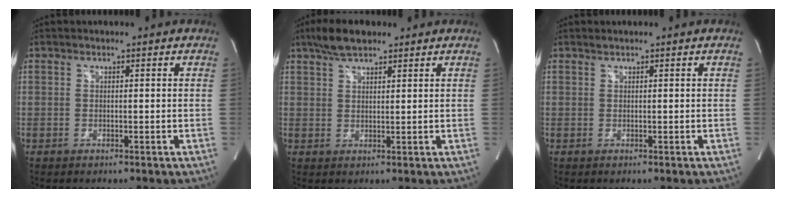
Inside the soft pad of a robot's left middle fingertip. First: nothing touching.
{"total": 5.2, "force": [3.9, 1.6, 2.9], "torque": [-0.067, 0.013, 0.073]}
{"total": 0.0}